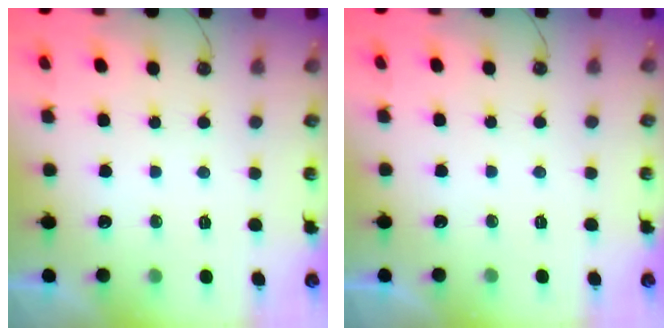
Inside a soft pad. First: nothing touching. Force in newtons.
{"total": 0.0}